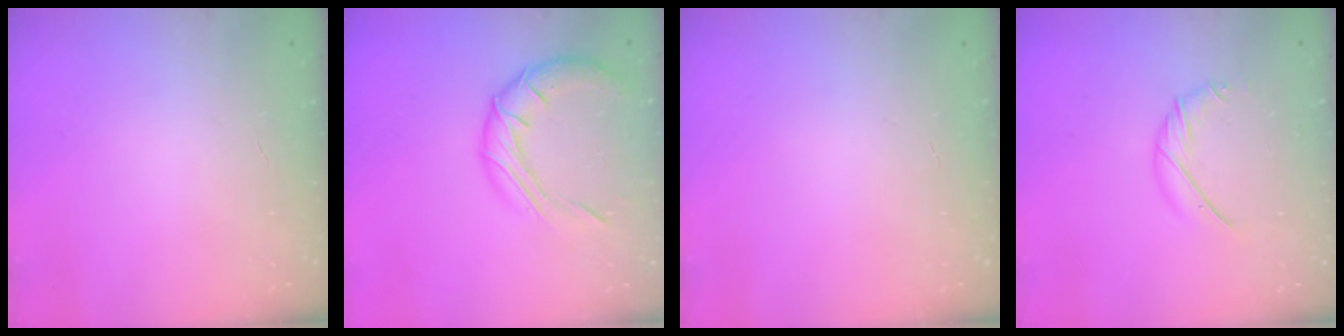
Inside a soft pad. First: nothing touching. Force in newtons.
{"total": 12.7, "press": 12.7, "slide": 1.0}
{"total": 0.0}
{"total": 6.8, "press": 6.8, "slide": 0.4}